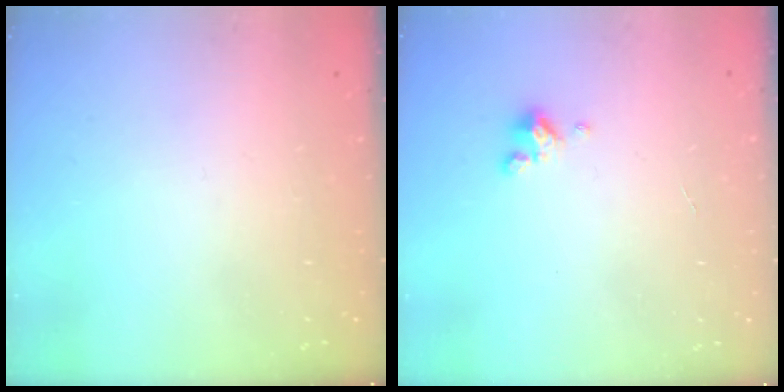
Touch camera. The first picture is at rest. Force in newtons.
{"total": 2.5, "press": 2.5, "slide": 0.3}